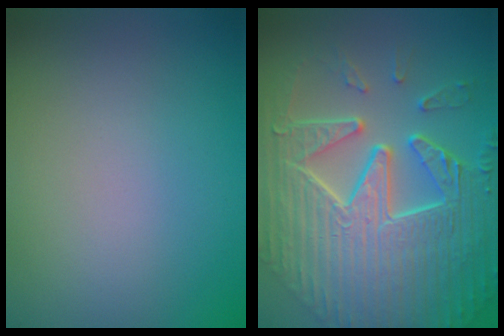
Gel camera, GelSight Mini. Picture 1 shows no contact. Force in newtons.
{"total": 11.0, "press": 7.6, "slide": 7.9}